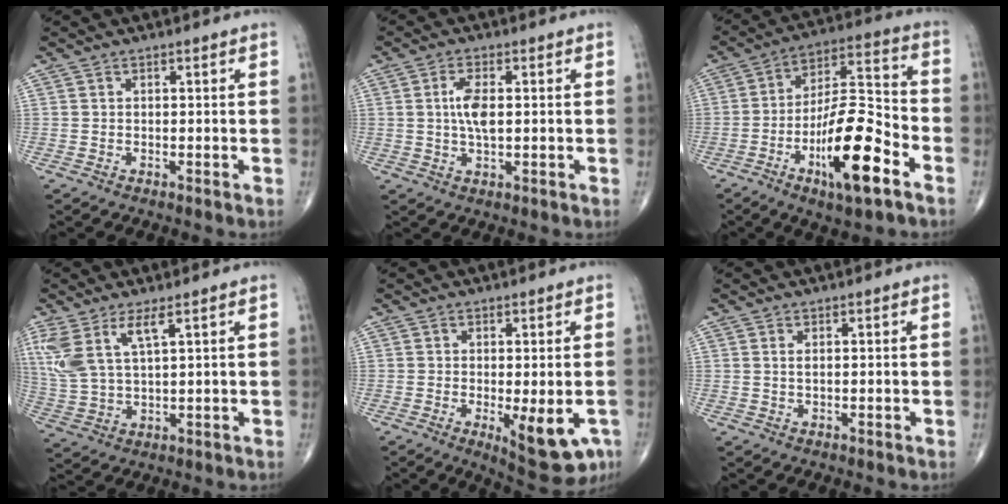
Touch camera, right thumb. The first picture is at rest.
{"total": 5.2, "force": [0.6, 2.1, 4.8], "torque": [-0.099, -0.001, 0.009]}
{"total": 17.8, "force": [-7.6, 5.3, 15.3], "torque": [-0.258, 0.046, -0.124]}
{"total": 9.5, "force": [4.7, 3.1, 7.7], "torque": [-0.191, -0.014, 0.106]}
{"total": 10.3, "force": [-3.5, 3.8, 8.9], "torque": [-0.103, -0.014, -0.040]}
{"total": 0.9, "force": [0.3, 0.3, 0.8], "torque": [-0.021, 0.001, 0.007]}